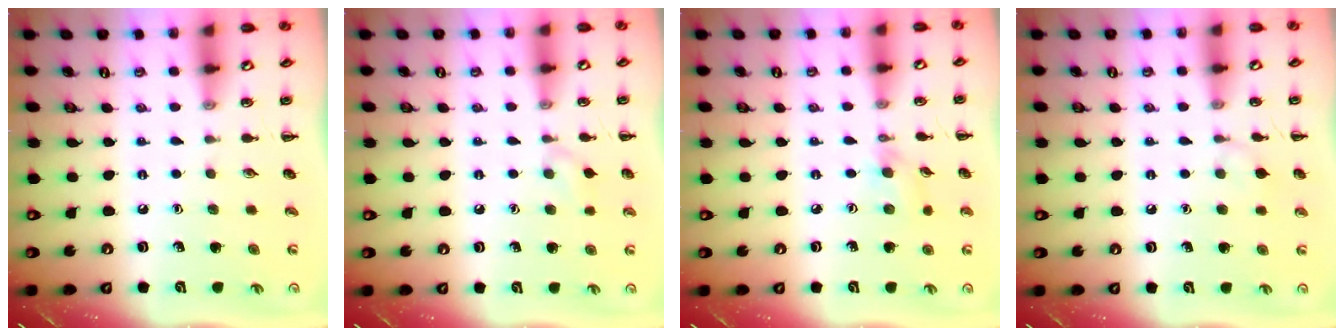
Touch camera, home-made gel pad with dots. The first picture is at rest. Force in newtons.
{"total": 4.8, "press": 4.4, "slide": 1.8}
{"total": 3.5, "press": 3.2, "slide": 1.4}
{"total": 5.3, "press": 5.0, "slide": 2.0}